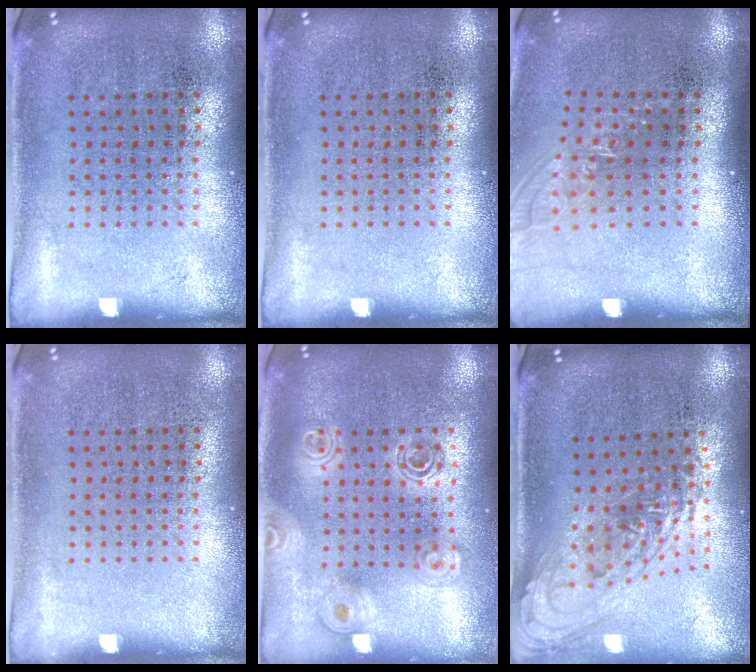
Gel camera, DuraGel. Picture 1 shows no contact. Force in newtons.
{"total": 0.0}
{"total": 1.1, "press": 1.0, "slide": 0.6}
{"total": 0.0}
{"total": 1.6, "press": 1.4, "slide": 0.8}
{"total": 1.3, "press": 1.2, "slide": 0.5}